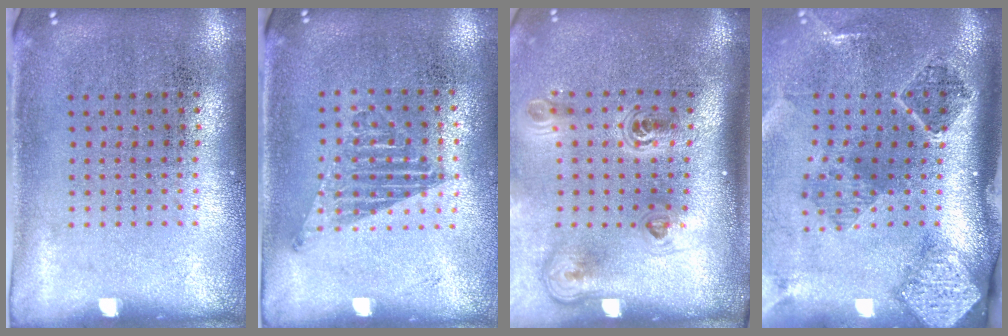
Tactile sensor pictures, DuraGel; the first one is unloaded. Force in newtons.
{"total": 1.3, "press": 1.0, "slide": 0.8}
{"total": 2.3, "press": 1.5, "slide": 1.8}
{"total": 2.9, "press": 1.9, "slide": 2.1}